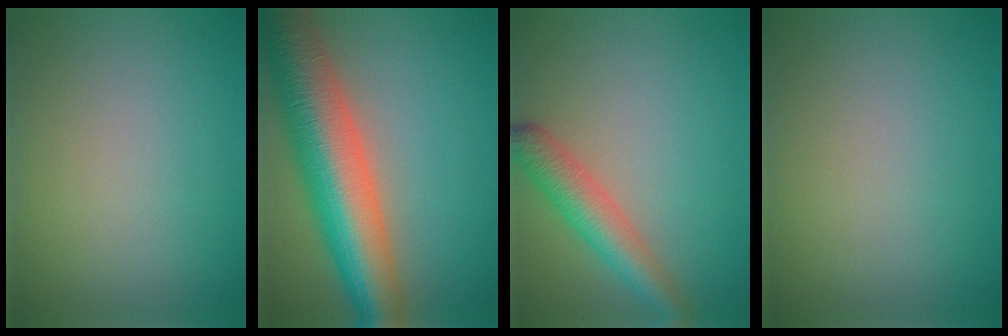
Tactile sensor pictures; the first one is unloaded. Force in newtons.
{"total": 11.8, "press": 11.7, "slide": 0.4}
{"total": 4.3, "press": 4.3, "slide": 0.1}
{"total": 0.0}